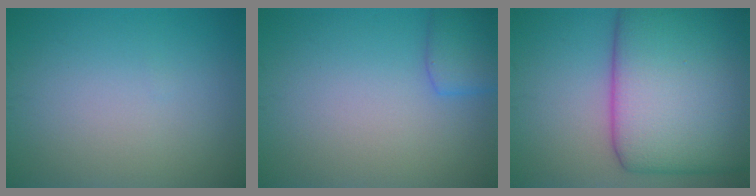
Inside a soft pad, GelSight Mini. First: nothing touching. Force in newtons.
{"total": 2.7, "press": 2.6, "slide": 0.2}
{"total": 16.0, "press": 16.0, "slide": 0.6}